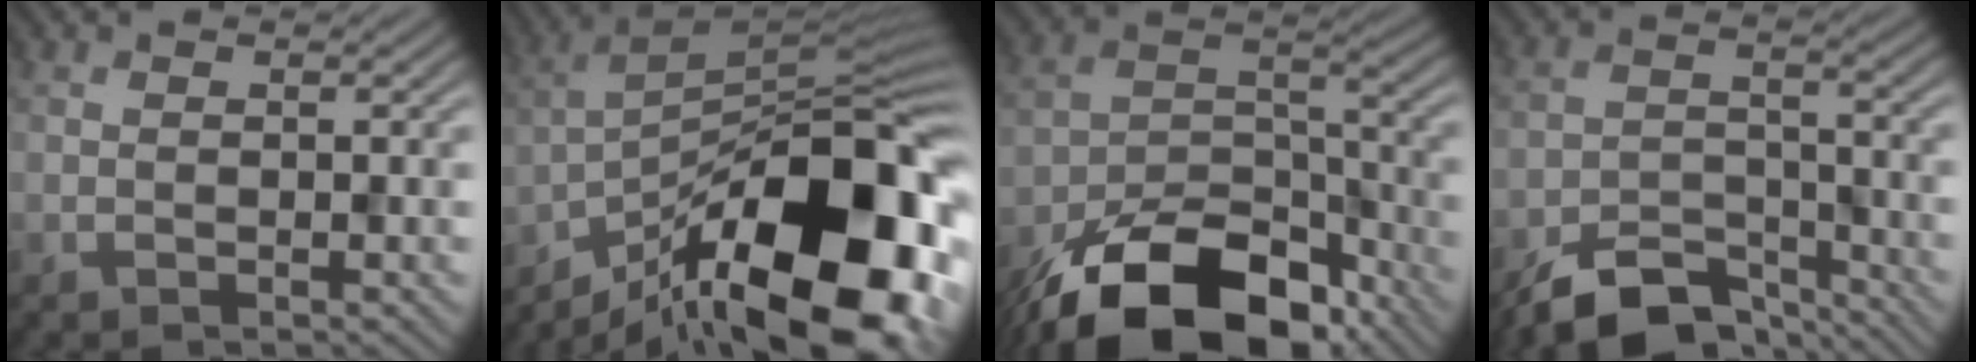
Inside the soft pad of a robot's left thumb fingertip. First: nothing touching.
{"total": 19.8, "force": [-11.6, 6.9, 14.5], "torque": [-0.214, -0.005, -0.203]}
{"total": 17.4, "force": [-12.3, 8.3, 9.1], "torque": [-0.194, -0.038, -0.201]}
{"total": 8.0, "force": [-6.5, 3.1, 3.4], "torque": [-0.059, -0.007, -0.124]}